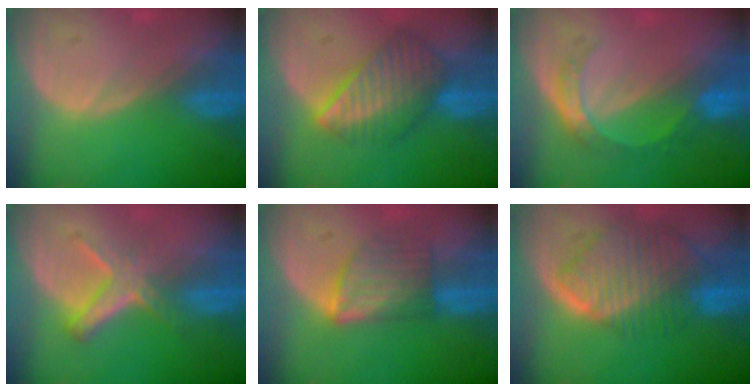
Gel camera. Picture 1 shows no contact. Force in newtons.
{"total": 8.4, "press": 7.4, "slide": 3.9}
{"total": 5.1, "press": 4.6, "slide": 2.2}
{"total": 5.8, "press": 5.1, "slide": 2.9}
{"total": 5.9, "press": 5.7, "slide": 1.5}
{"total": 10.1, "press": 8.5, "slide": 5.3}